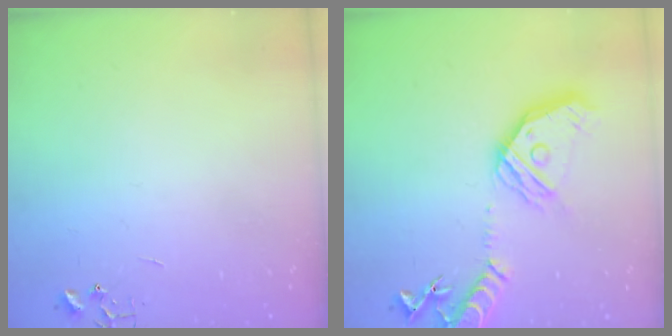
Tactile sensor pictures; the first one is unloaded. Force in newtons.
{"total": 21.3, "press": 21.1, "slide": 3.1}